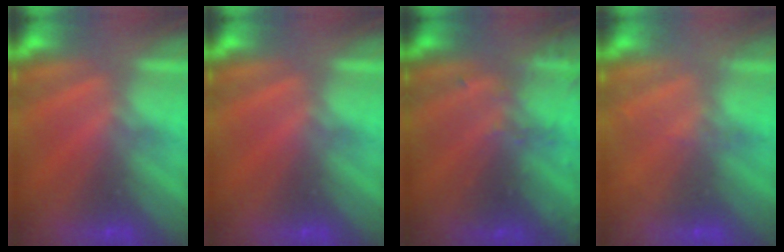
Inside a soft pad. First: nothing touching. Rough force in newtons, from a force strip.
{"total": 0.0}
{"total": 3.3}
{"total": 1.9}